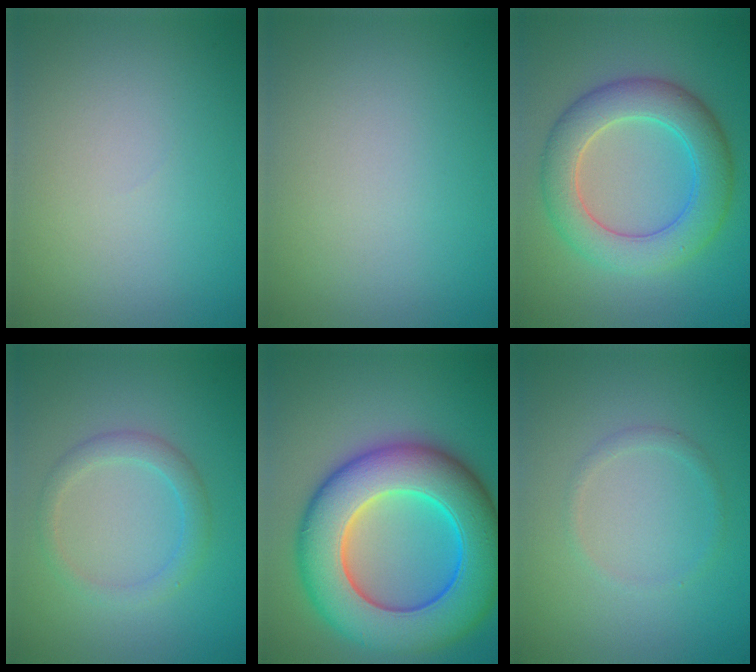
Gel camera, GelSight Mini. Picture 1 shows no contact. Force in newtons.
{"total": 0.0}
{"total": 6.5, "press": 6.5, "slide": 0.3}
{"total": 2.2, "press": 2.2, "slide": 0.1}
{"total": 13.4, "press": 13.4, "slide": 0.3}
{"total": 1.0, "press": 1.0, "slide": 0.0}